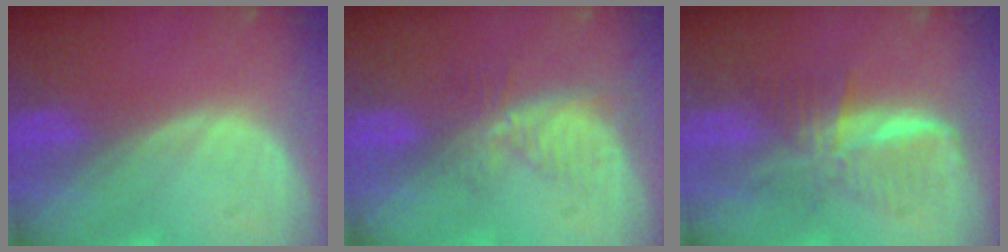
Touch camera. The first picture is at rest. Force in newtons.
{"total": 5.3, "press": 4.7, "slide": 2.5}
{"total": 6.1, "press": 6.1, "slide": 0.1}